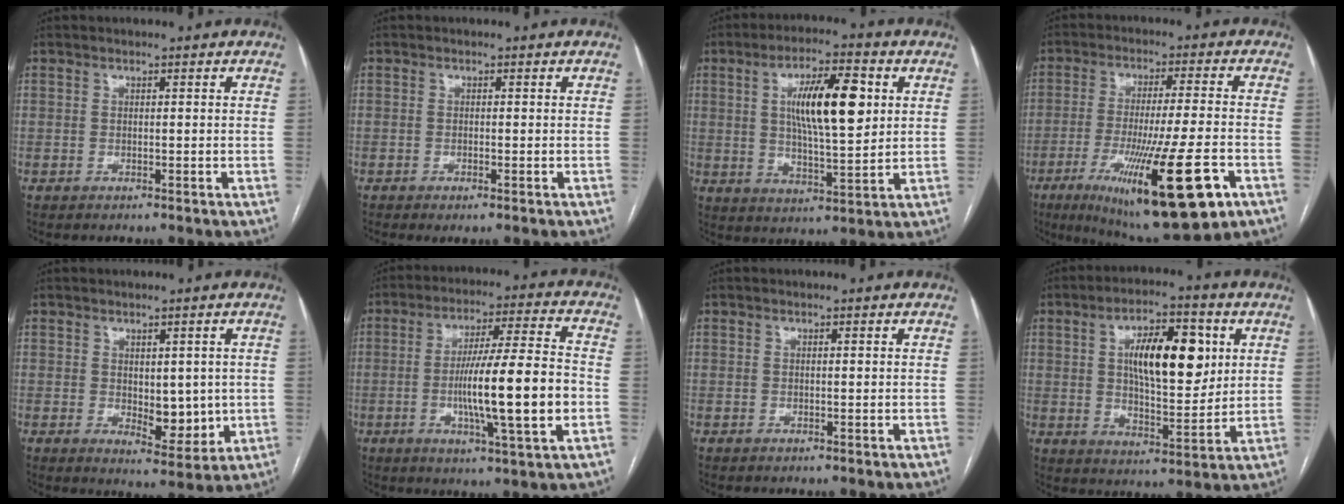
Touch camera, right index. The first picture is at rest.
{"total": 1.2, "force": [-0.7, 0.2, 1.0], "torque": [-0.016, -0.003, -0.008]}
{"total": 12.6, "force": [3.1, 3.0, 11.8], "torque": [-0.207, 0.008, 0.051]}
{"total": 20.7, "force": [-9.5, 2.2, 18.2], "torque": [-0.268, -0.043, -0.144]}
{"total": 6.1, "force": [0.0, 3.2, 5.2], "torque": [-0.069, -0.007, 0.016]}
{"total": 15.3, "force": [-2.7, 0.4, 15.1], "torque": [-0.257, -0.001, -0.046]}
{"total": 0.0}
{"total": 13.4, "force": [3.6, 4.9, 12.0], "torque": [-0.197, 0.014, 0.059]}